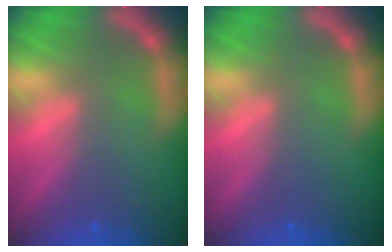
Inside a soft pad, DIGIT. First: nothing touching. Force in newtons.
{"total": 0.0}